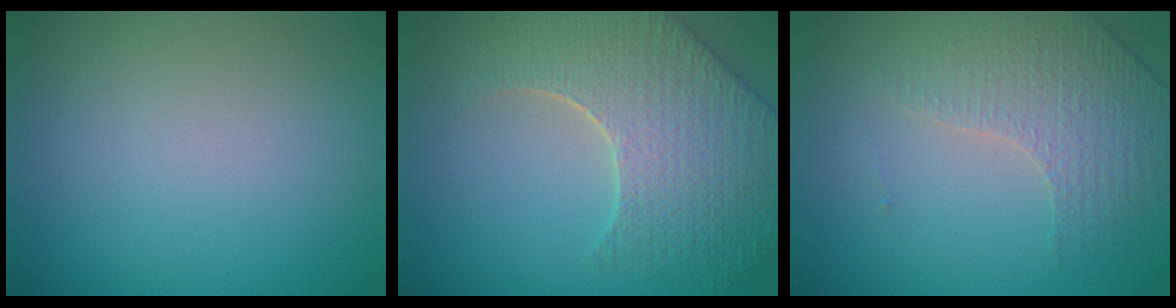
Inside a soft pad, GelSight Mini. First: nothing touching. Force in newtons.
{"total": 8.6, "press": 6.3, "slide": 5.9}
{"total": 4.3, "press": 3.0, "slide": 3.1}